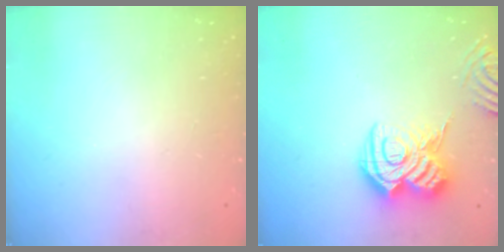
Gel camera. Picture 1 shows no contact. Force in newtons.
{"total": 14.7, "press": 14.6, "slide": 1.4}